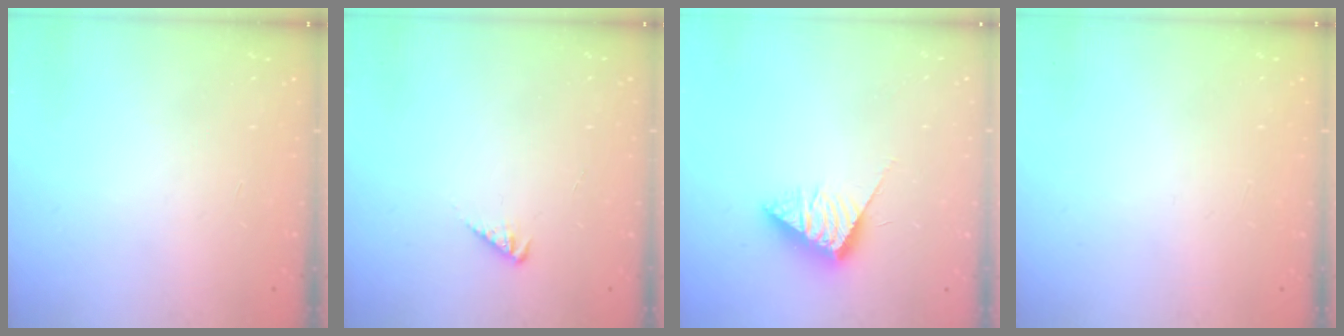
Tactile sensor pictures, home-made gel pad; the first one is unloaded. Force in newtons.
{"total": 1.9, "press": 1.9, "slide": 0.3}
{"total": 8.5, "press": 8.5, "slide": 0.2}
{"total": 0.0}